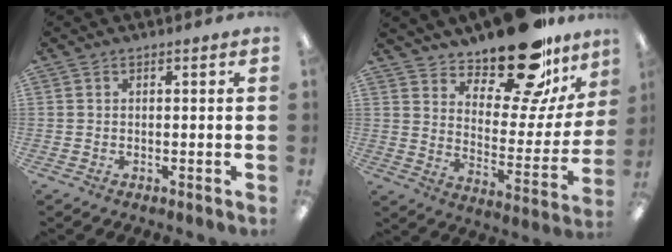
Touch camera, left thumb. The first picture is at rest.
{"total": 21.5, "force": [17.4, 6.8, 10.6], "torque": [-0.151, -0.126, 0.290]}